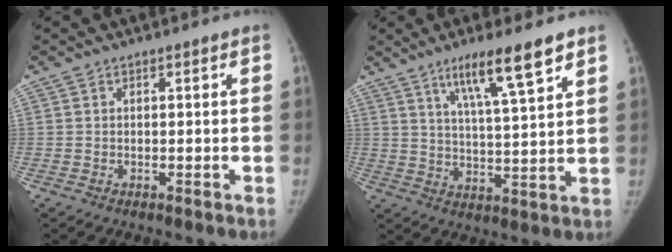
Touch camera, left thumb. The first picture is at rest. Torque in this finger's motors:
{"motor_torque": [-0.09, 0.44, 0.98, -0.80, 0.05]}